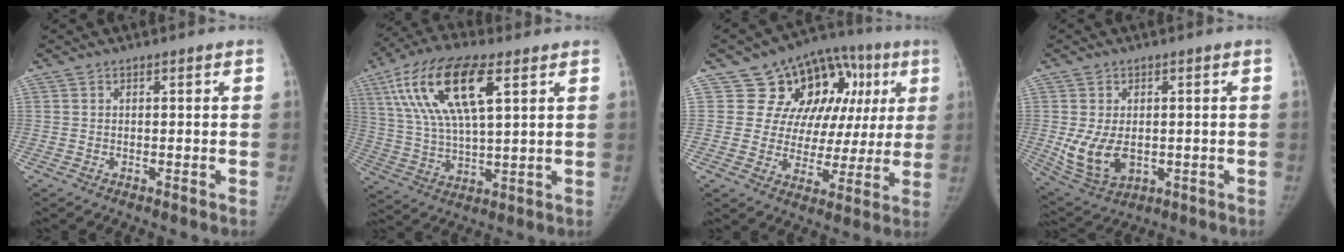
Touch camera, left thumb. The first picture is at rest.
{"total": 18.3, "force": [7.3, 6.8, 15.3], "torque": [-0.300, -0.004, 0.134]}
{"total": 18.1, "force": [5.7, 13.5, 10.5], "torque": [-0.070, 0.023, 0.087]}
{"total": 9.2, "force": [-0.7, 6.1, 6.8], "torque": [-0.120, -0.012, 0.005]}